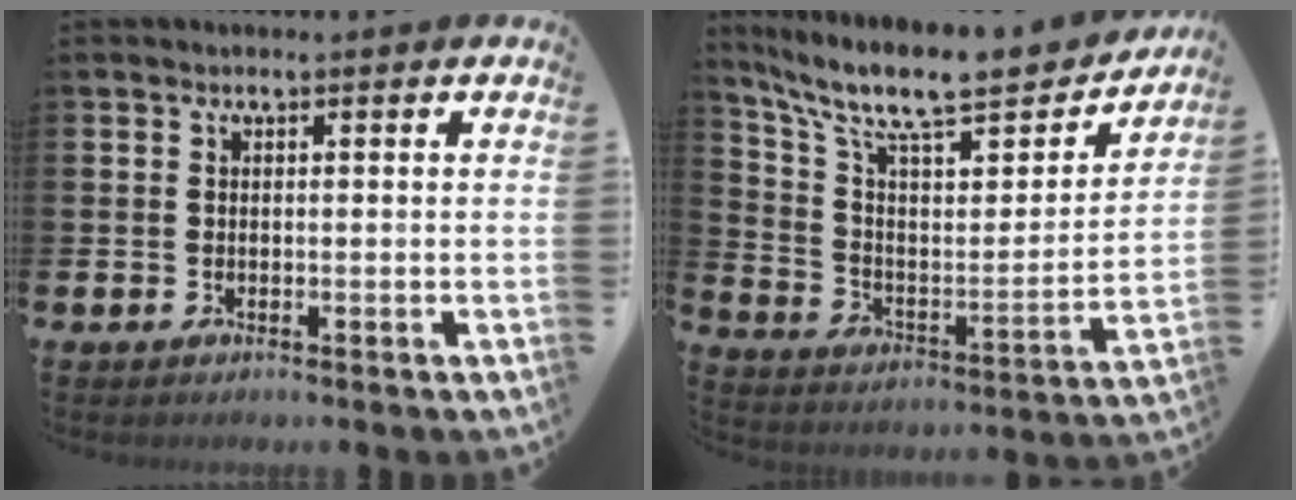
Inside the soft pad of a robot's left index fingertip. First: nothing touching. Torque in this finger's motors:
{"motor_torque": [0.15, -0.87, 0.93, 0.21]}